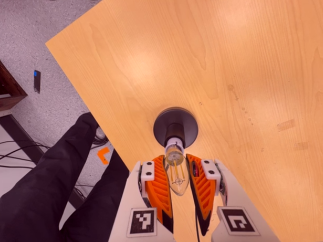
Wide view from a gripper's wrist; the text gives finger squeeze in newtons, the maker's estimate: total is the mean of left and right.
{"total": 22.5, "left": 23.5, "right": 21.6}